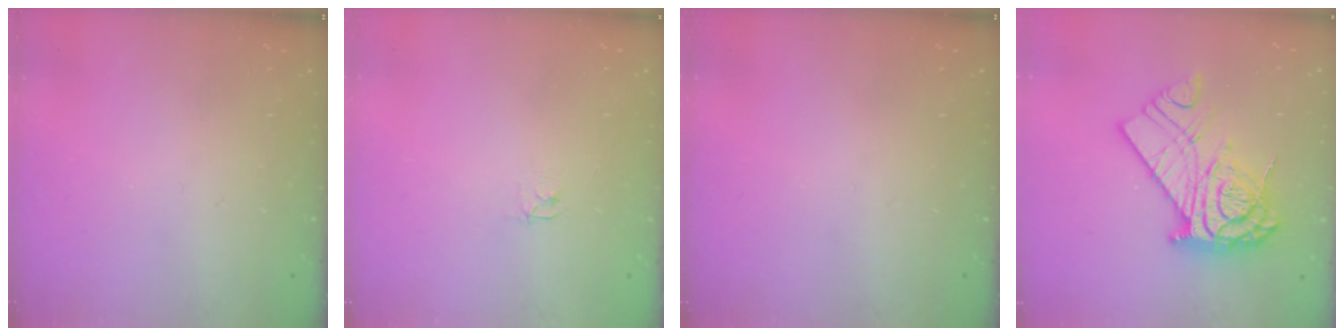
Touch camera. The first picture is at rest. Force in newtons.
{"total": 2.1, "press": 2.1, "slide": 0.3}
{"total": 0.0}
{"total": 14.5, "press": 14.4, "slide": 1.6}